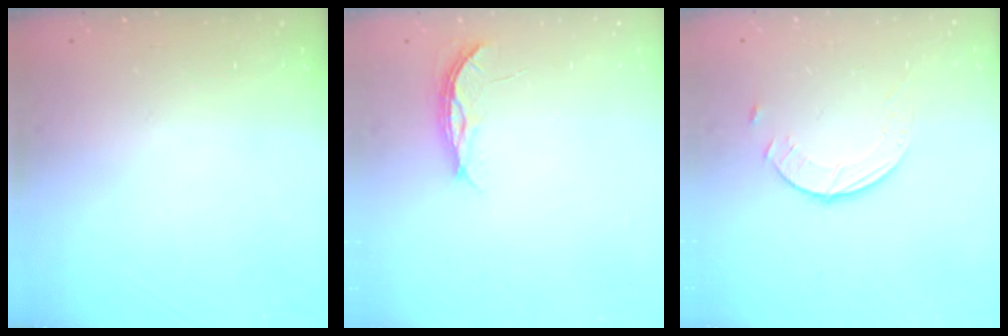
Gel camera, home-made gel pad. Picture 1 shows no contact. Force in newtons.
{"total": 3.9, "press": 3.9, "slide": 0.4}
{"total": 2.3, "press": 2.3, "slide": 0.3}